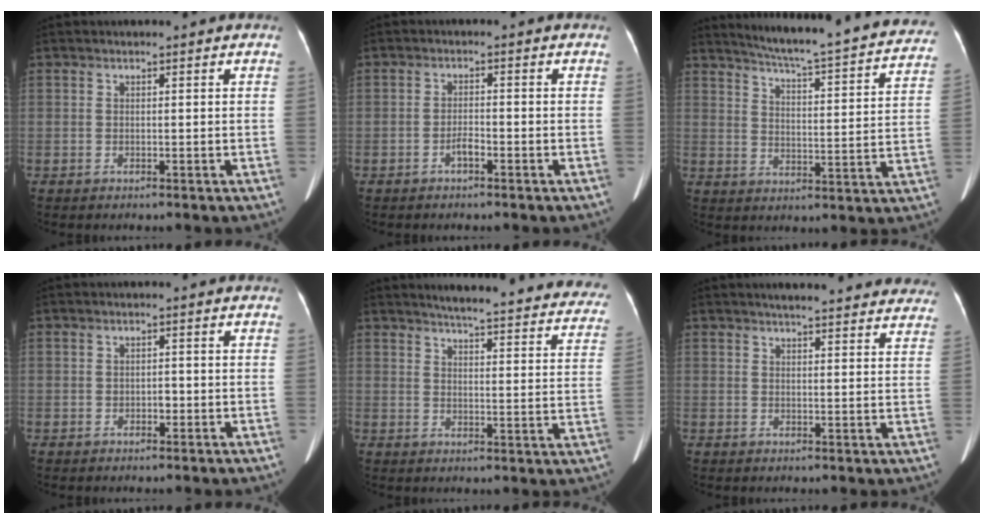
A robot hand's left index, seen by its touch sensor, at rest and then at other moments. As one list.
[{"total": 1.8, "force": [-1.3, 0.4, 1.3], "torque": [-0.024, 0.001, -0.021]}, {"total": 26.1, "force": [23.6, 2.2, 10.8], "torque": [-0.159, -0.058, 0.290]}, {"total": 1.2, "force": [-0.6, 0.8, 0.8], "torque": [-0.013, 0.002, -0.008]}, {"total": 27.7, "force": [25.5, 3.2, 10.4], "torque": [-0.130, -0.076, 0.284]}, {"total": 18.0, "force": [16.4, 3.0, 6.9], "torque": [-0.074, -0.003, 0.184]}]